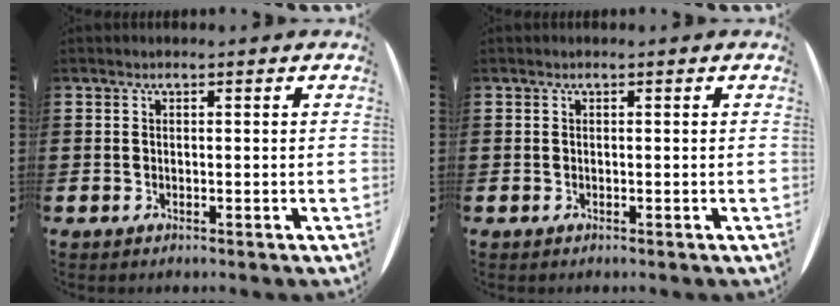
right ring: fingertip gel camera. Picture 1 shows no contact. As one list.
[{"total": 0.0}]